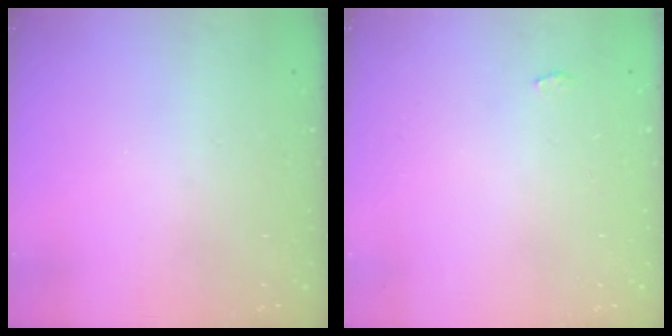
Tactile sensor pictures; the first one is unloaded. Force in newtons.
{"total": 2.2, "press": 2.1, "slide": 0.3}